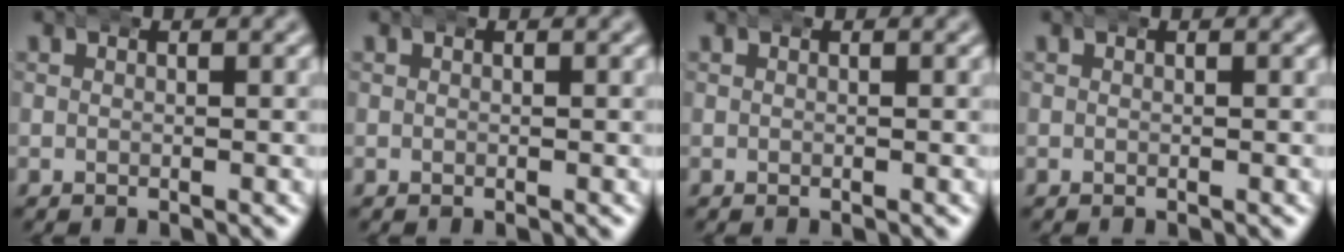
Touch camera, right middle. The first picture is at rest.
{"total": 0.0}
{"total": 0.0}
{"total": 0.0}